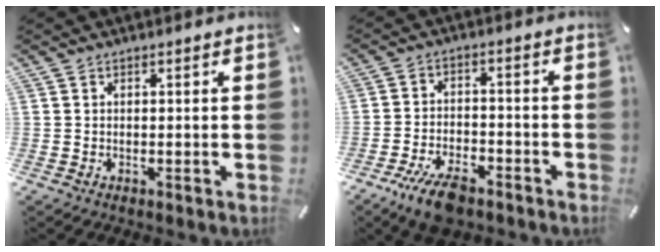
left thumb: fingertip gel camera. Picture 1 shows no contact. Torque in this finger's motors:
{"motor_torque": [-0.38, 0.73, 0.60, 0.53, 0.06]}